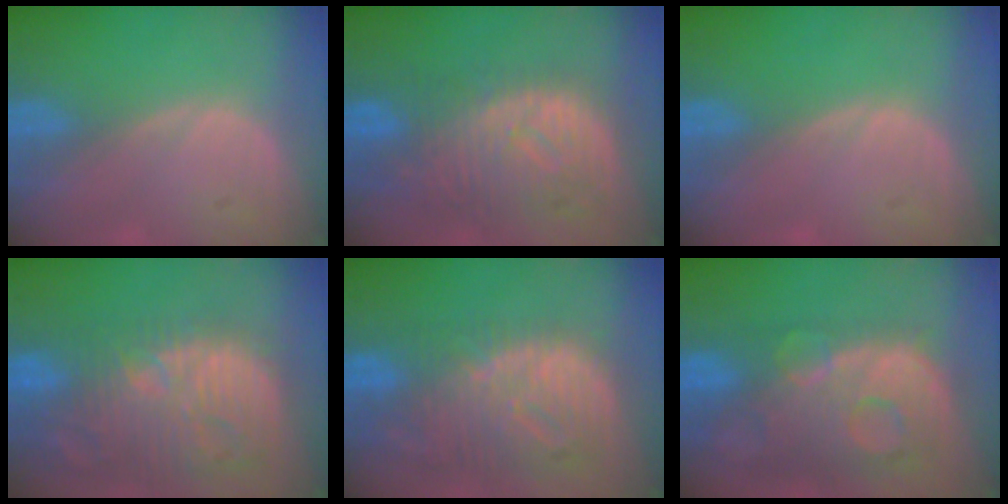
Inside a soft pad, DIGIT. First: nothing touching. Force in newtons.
{"total": 10.8, "press": 9.7, "slide": 4.8}
{"total": 0.0}
{"total": 15.0, "press": 13.0, "slide": 7.4}
{"total": 12.5, "press": 10.8, "slide": 6.3}
{"total": 13.8, "press": 11.3, "slide": 8.0}